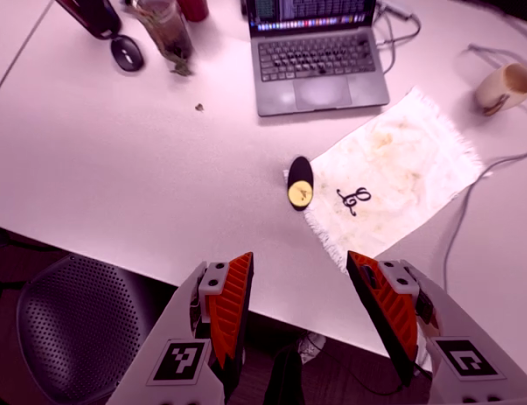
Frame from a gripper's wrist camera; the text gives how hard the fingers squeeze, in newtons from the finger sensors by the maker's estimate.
{"total": 0.0}